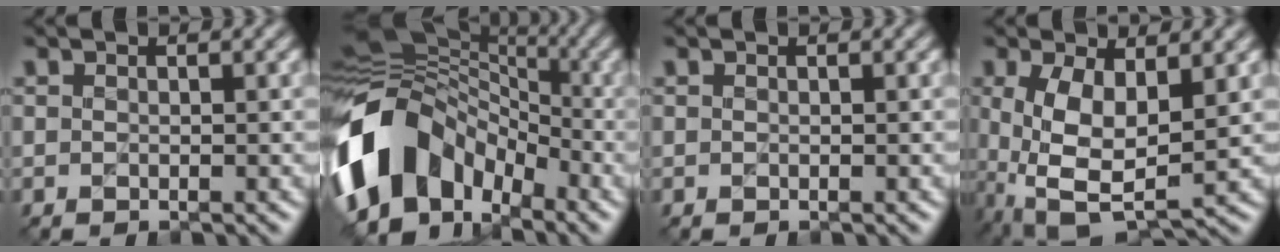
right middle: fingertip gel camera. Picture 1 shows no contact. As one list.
[{"total": 12.3, "force": [-4.0, 9.1, 7.2], "torque": [-0.142, 0.011, -0.095]}, {"total": 0.0}, {"total": 6.5, "force": [0.2, 3.0, 5.7], "torque": [-0.127, -0.006, 0.008]}]